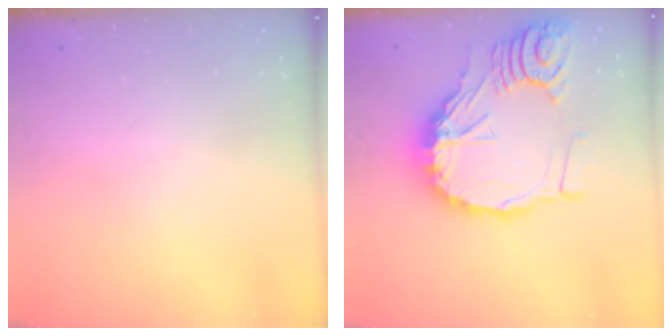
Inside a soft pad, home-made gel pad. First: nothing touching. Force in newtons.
{"total": 22.6, "press": 22.4, "slide": 3.0}